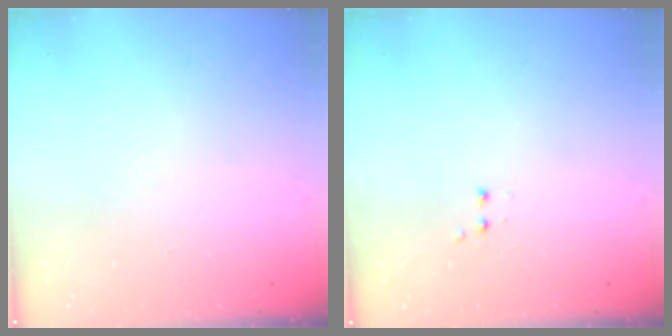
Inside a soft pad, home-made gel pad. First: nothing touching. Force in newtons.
{"total": 2.8, "press": 2.8, "slide": 0.6}